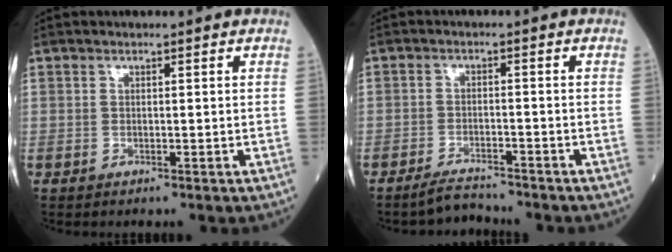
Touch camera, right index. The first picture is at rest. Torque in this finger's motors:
{"motor_torque": [-0.32, -0.20, 0.07, 0.00]}